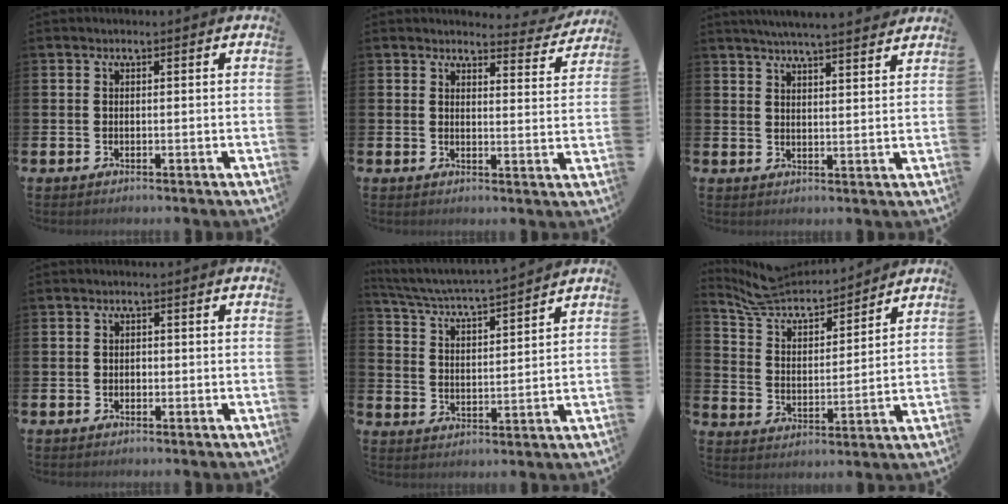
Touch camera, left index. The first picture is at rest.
{"total": 3.3, "force": [3.2, 0.8, 0.2], "torque": [-0.007, -0.022, 0.054]}
{"total": 5.1, "force": [5.0, -0.6, 0.9], "torque": [-0.031, -0.025, 0.089]}
{"total": 0.8, "force": [-0.3, 0.7, 0.2], "torque": [-0.003, 0.004, -0.008]}
{"total": 4.7, "force": [4.6, -0.2, 1.0], "torque": [-0.045, -0.039, 0.074]}
{"total": 7.0, "force": [6.7, 1.7, 1.2], "torque": [-0.063, -0.055, 0.117]}